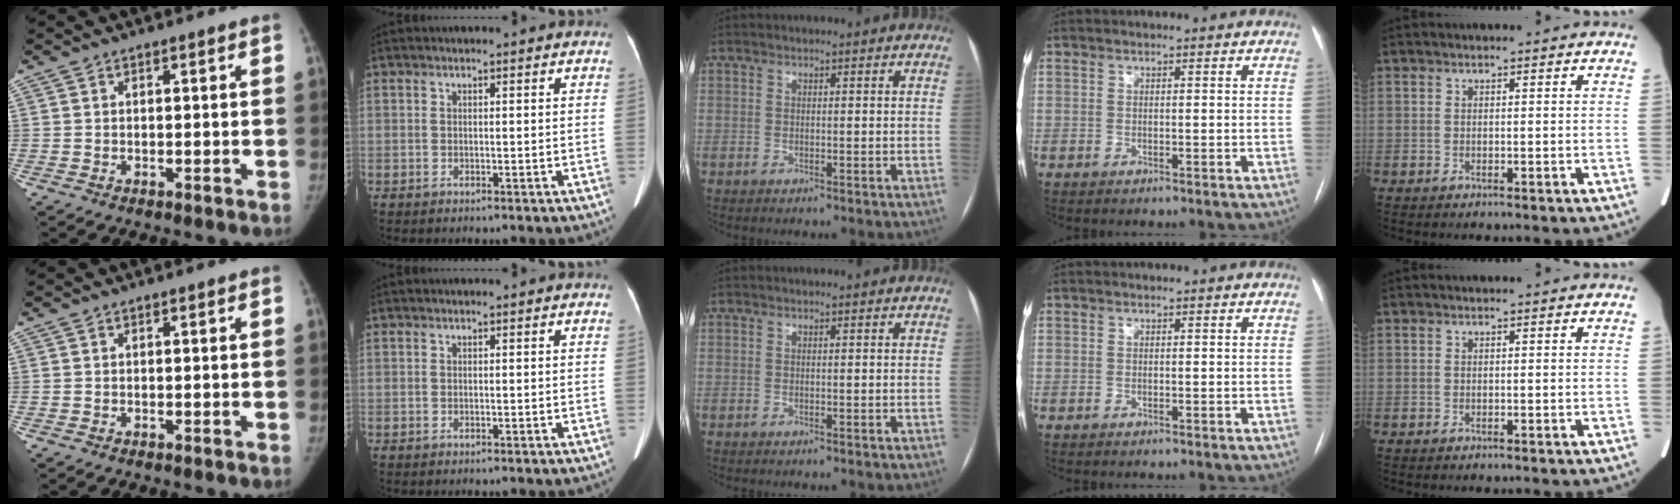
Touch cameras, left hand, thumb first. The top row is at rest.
{}